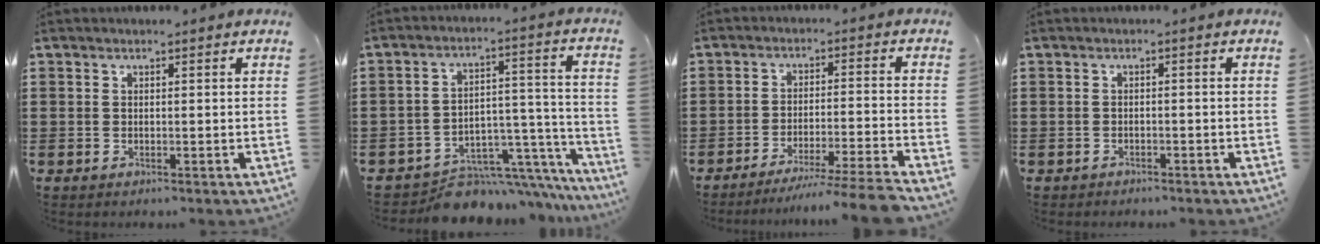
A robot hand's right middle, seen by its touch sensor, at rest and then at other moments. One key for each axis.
{"total": 7.9, "fx": -7.2, "fy": 2.7, "fz": 1.6, "tx": -0.019, "ty": 0.023, "tz": -0.130}
{"total": 6.5, "fx": -5.6, "fy": -0.6, "fz": 3.2, "tx": -0.047, "ty": -0.012, "tz": -0.105}
{"total": 0.7, "fx": -0.7, "fy": 0.1, "fz": 0.0, "tx": -0.003, "ty": -0.001, "tz": -0.014}